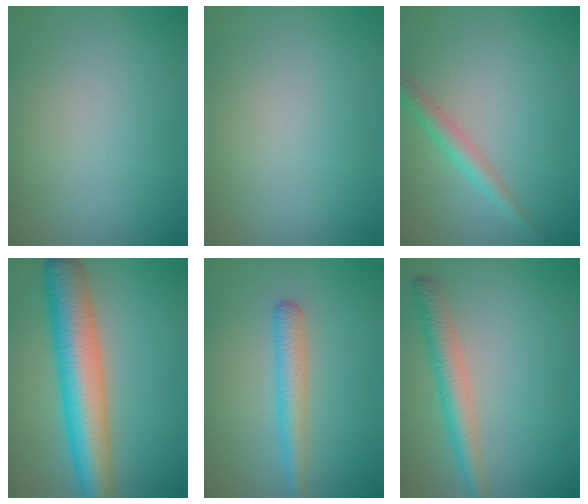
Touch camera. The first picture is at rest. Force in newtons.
{"total": 0.0}
{"total": 2.2, "press": 2.2, "slide": 0.1}
{"total": 8.9, "press": 8.9, "slide": 0.3}
{"total": 2.8, "press": 2.8, "slide": 0.1}
{"total": 3.5, "press": 3.4, "slide": 0.3}